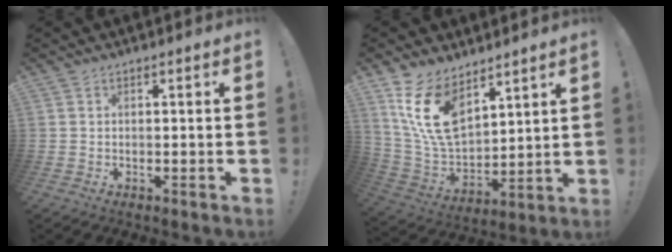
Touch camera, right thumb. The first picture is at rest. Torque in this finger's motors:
{"motor_torque": [1.04, 3.61, 0.71, -0.19, 0.15]}